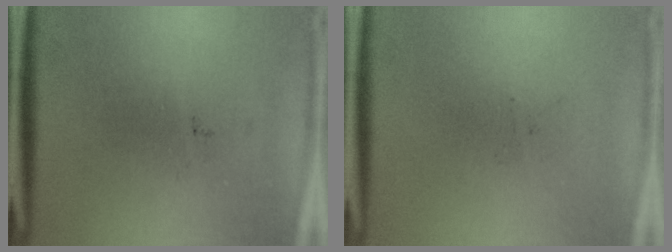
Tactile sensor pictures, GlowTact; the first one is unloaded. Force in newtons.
{"total": 0.0}